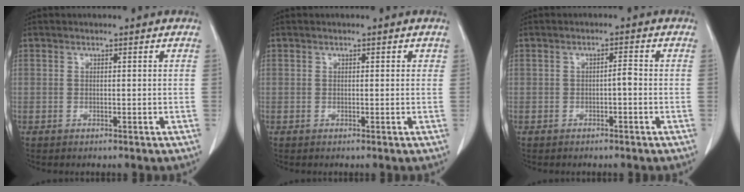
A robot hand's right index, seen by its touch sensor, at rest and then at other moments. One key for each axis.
{"total": 0.8, "fx": 0.4, "fy": 0.5, "fz": 0.5, "tx": -0.002, "ty": 0.005, "tz": 0.001}
{"total": 1.4, "fx": -0.4, "fy": 0.3, "fz": 1.3, "tx": -0.019, "ty": 0.004, "tz": -0.007}